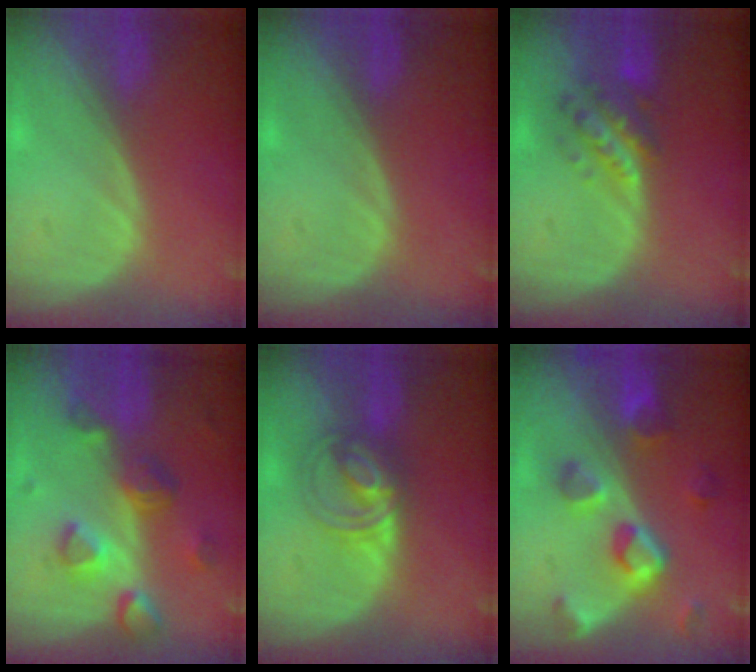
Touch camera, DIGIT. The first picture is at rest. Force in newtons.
{"total": 0.0}
{"total": 5.7, "press": 5.5, "slide": 1.4}
{"total": 8.0, "press": 7.0, "slide": 3.8}
{"total": 5.7, "press": 5.6, "slide": 0.4}
{"total": 7.6, "press": 7.2, "slide": 2.5}